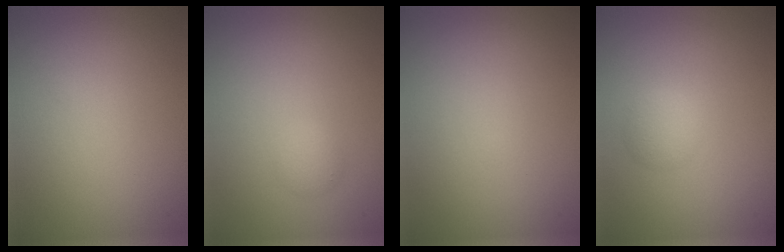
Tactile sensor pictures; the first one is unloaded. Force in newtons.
{"total": 1.1, "press": 1.1, "slide": 0.0}
{"total": 0.0}
{"total": 1.9, "press": 1.9, "slide": 0.1}